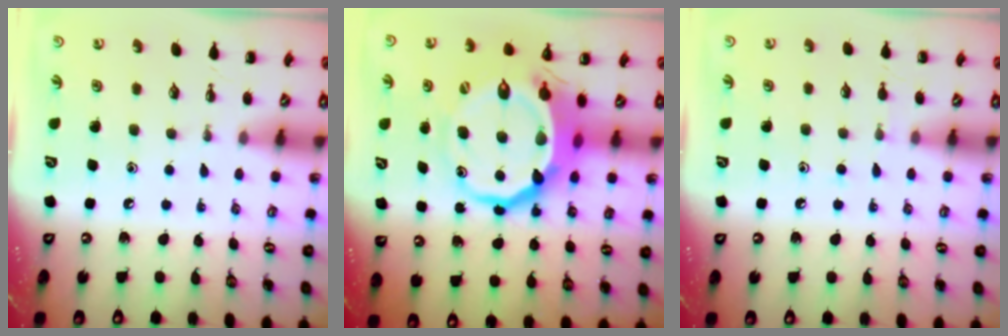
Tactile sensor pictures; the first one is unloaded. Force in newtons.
{"total": 13.8, "press": 13.5, "slide": 2.9}
{"total": 4.7, "press": 4.4, "slide": 1.8}